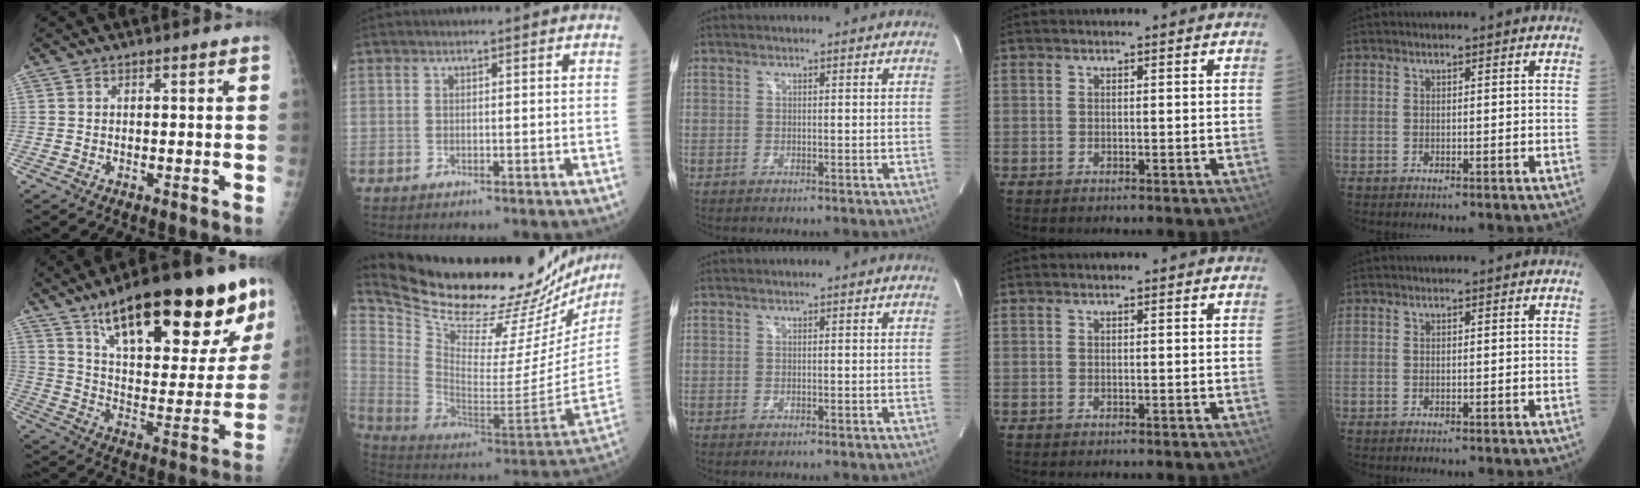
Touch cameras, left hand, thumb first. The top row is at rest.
{"thumb": {"total": 30.7, "force": [17.8, 9.9, 23.0], "torque": [-0.304, -0.039, 0.276]}, "index": {"total": 32.3, "force": [29.4, 3.6, 12.9], "torque": [-0.218, -0.122, 0.409]}}